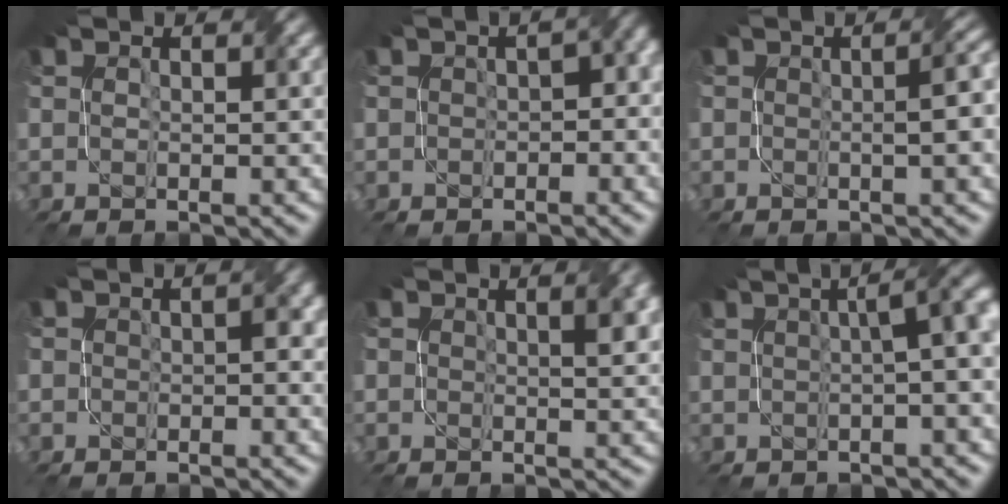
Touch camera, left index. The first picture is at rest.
{"total": 3.6, "force": [-0.6, 2.0, 2.9], "torque": [-0.016, 0.004, -0.001]}
{"total": 2.6, "force": [-0.3, 0.5, 2.5], "torque": [-0.031, 0.009, -0.001]}
{"total": 1.6, "force": [-0.4, 1.0, 1.2], "torque": [-0.009, 0.004, -0.004]}
{"total": 1.6, "force": [0.4, 0.5, 1.5], "torque": [-0.013, 0.004, 0.007]}
{"total": 8.0, "force": [1.5, 3.6, 7.0], "torque": [-0.027, 0.050, -0.004]}